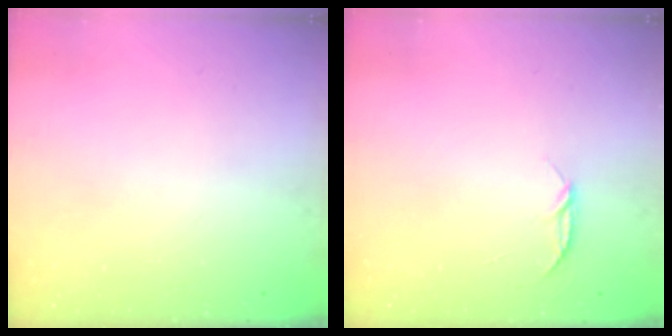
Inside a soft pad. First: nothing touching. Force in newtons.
{"total": 4.0, "press": 4.0, "slide": 0.4}